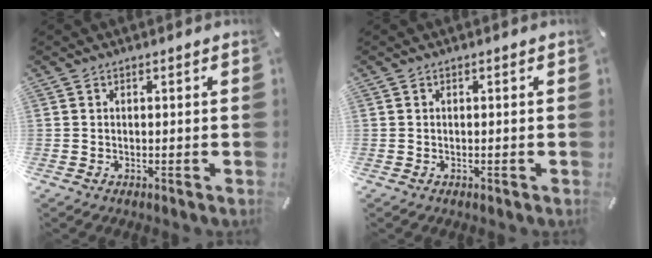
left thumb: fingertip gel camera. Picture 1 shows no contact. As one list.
[{"total": 0.0}]